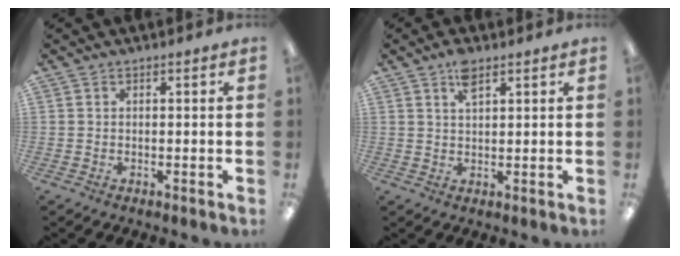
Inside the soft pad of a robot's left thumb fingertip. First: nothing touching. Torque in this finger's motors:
{"motor_torque": [0.61, 0.44, 0.46, -0.40, 0.01]}